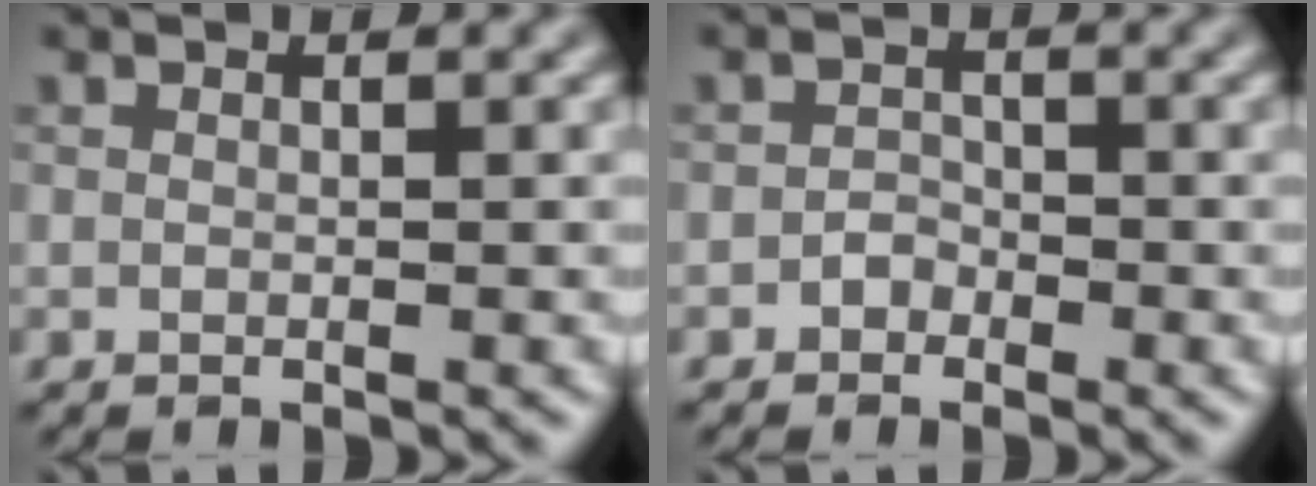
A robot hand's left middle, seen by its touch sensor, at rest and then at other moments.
{"total": 1.1, "force": [-0.7, 0.8, 0.3], "torque": [-0.002, 0.003, -0.013]}